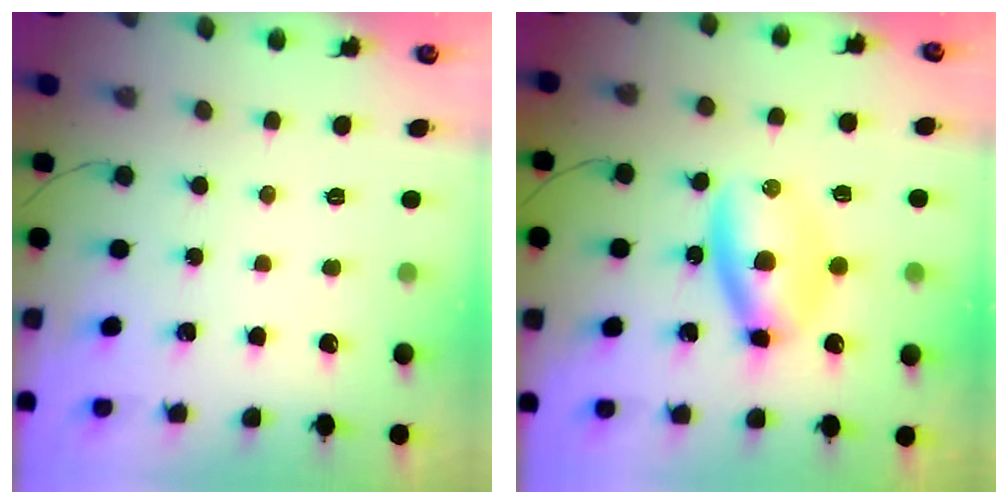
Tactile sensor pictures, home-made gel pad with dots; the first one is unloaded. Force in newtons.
{"total": 6.9, "press": 6.7, "slide": 1.9}